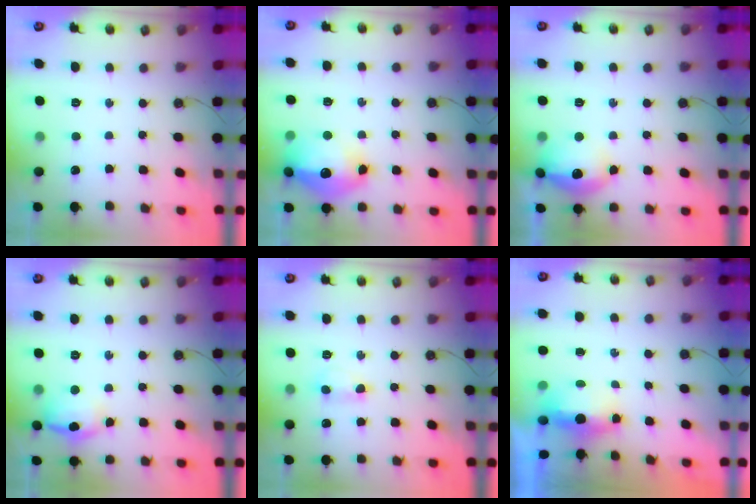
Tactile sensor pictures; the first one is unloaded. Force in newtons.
{"total": 17.9, "press": 17.8, "slide": 1.6}
{"total": 14.6, "press": 14.6, "slide": 1.1}
{"total": 15.2, "press": 11.7, "slide": 9.8}
{"total": 6.6, "press": 6.5, "slide": 1.0}
{"total": 5.0, "press": 4.8, "slide": 1.2}